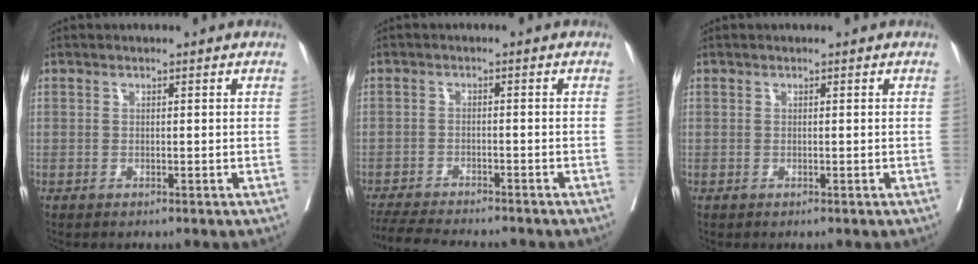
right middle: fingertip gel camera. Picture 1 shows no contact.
{"total": 10.1, "force": [-9.3, 1.0, 3.9], "torque": [-0.057, -0.013, -0.139]}
{"total": 0.0}